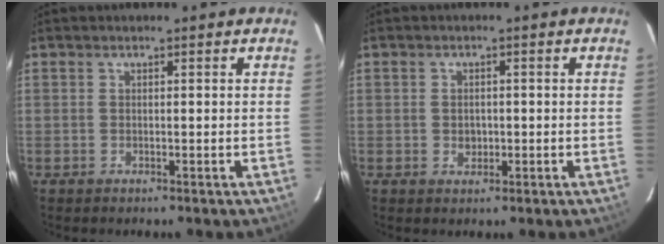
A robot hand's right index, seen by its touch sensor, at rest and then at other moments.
{"total": 2.2, "force": [-0.3, 1.9, 1.0], "torque": [-0.017, 0.003, -0.002]}